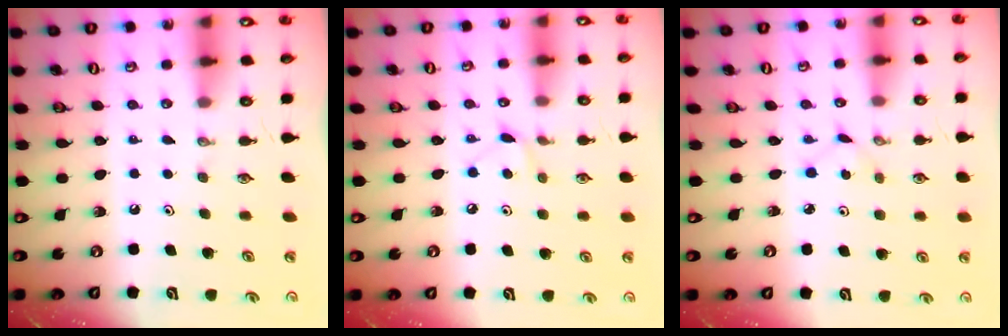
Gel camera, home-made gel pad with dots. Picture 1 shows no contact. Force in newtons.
{"total": 5.2, "press": 5.2, "slide": 0.6}
{"total": 1.3, "press": 1.3, "slide": 0.2}